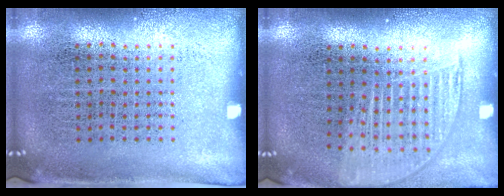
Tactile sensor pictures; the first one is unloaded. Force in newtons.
{"total": 1.4, "press": 1.3, "slide": 0.5}